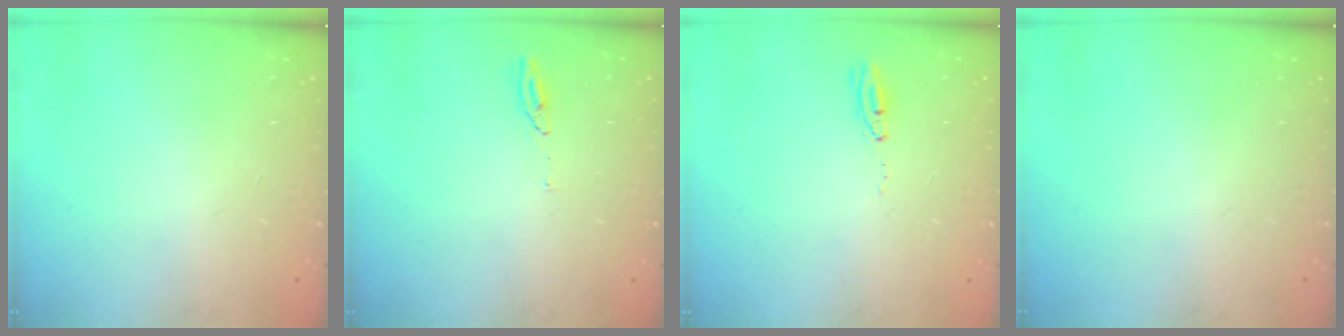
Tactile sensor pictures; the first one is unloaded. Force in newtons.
{"total": 3.3, "press": 3.3, "slide": 0.3}
{"total": 3.8, "press": 3.7, "slide": 1.1}
{"total": 0.0}